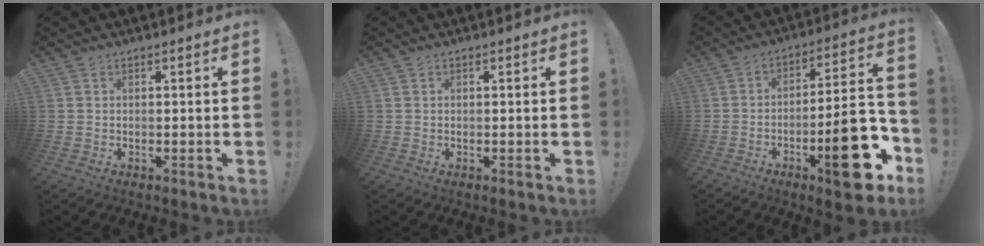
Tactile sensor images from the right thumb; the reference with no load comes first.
{"total": 0.0}
{"total": 22.0, "force": [-8.9, 6.7, 19.0], "torque": [-0.252, 0.050, -0.128]}